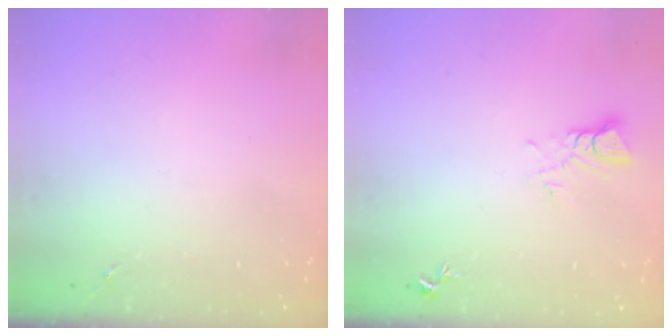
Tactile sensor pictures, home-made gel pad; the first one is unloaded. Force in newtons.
{"total": 3.5, "press": 3.5, "slide": 0.2}